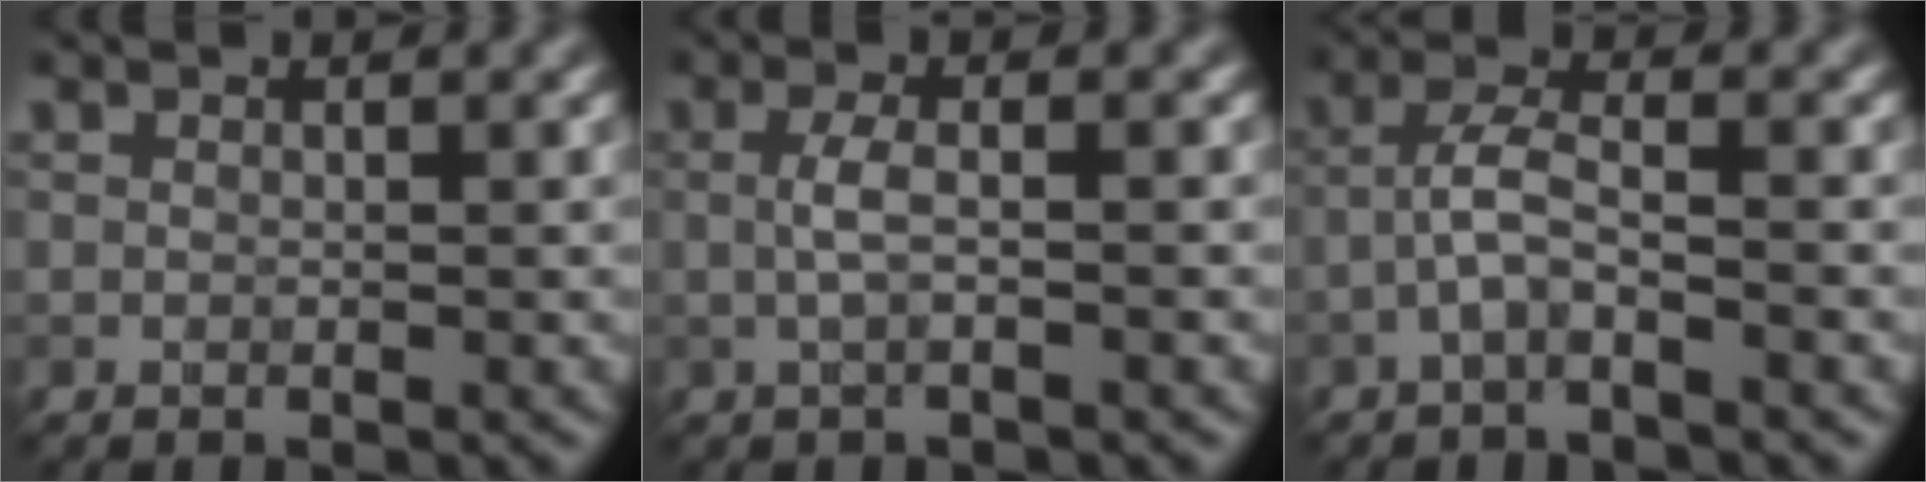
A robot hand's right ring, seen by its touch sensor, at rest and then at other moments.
{"total": 2.2, "force": [-0.1, 0.5, 2.1], "torque": [-0.044, 0.004, -0.005]}
{"total": 2.7, "force": [-1.3, 0.5, 2.3], "torque": [-0.050, 0.011, -0.033]}